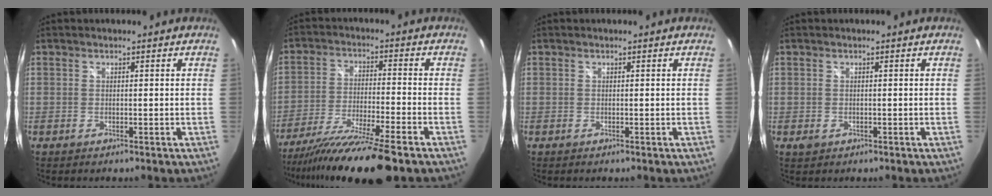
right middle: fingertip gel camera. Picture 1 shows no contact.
{"total": 16.2, "force": [-13.0, -0.1, 9.6], "torque": [-0.188, -0.042, -0.220]}
{"total": 0.0}
{"total": 1.5, "force": [-0.5, 1.2, 0.8], "torque": [-0.013, -0.003, -0.008]}